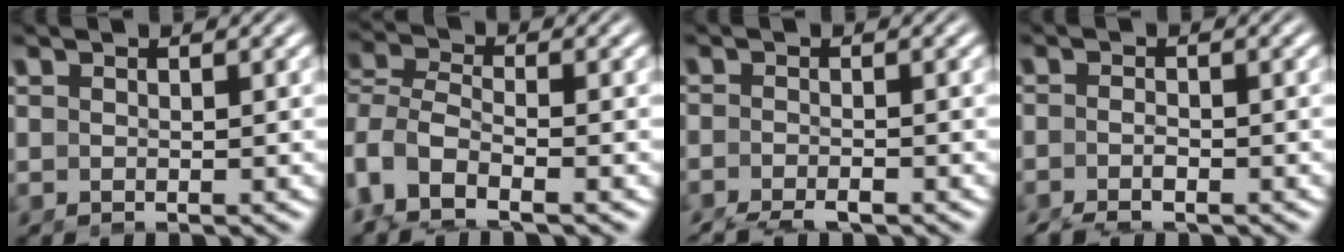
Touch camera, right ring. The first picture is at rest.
{"total": 8.5, "force": [-2.6, 7.0, 4.2], "torque": [-0.132, -0.041, -0.037]}
{"total": 3.0, "force": [-2.6, 1.1, 1.2], "torque": [-0.022, -0.013, -0.040]}
{"total": 3.0, "force": [-2.2, 1.6, 1.3], "torque": [-0.034, -0.011, -0.035]}